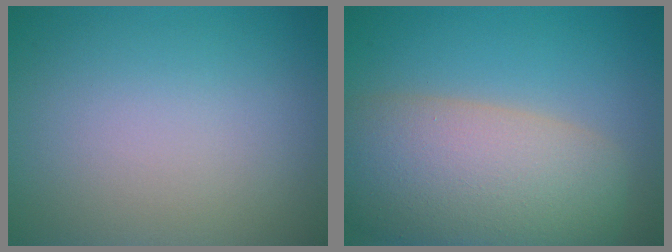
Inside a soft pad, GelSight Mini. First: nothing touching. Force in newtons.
{"total": 10.6, "press": 10.6, "slide": 0.8}